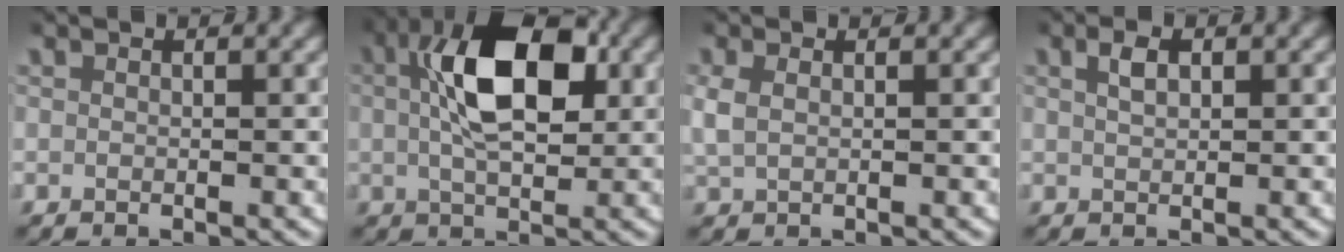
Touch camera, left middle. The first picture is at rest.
{"total": 9.6, "force": [1.6, 5.0, 8.0], "torque": [-0.143, 0.002, 0.024]}
{"total": 2.1, "force": [0.5, 1.5, 1.5], "torque": [-0.046, 0.000, 0.013]}
{"total": 1.4, "force": [0.6, 0.7, 1.1], "torque": [-0.019, 0.002, 0.012]}